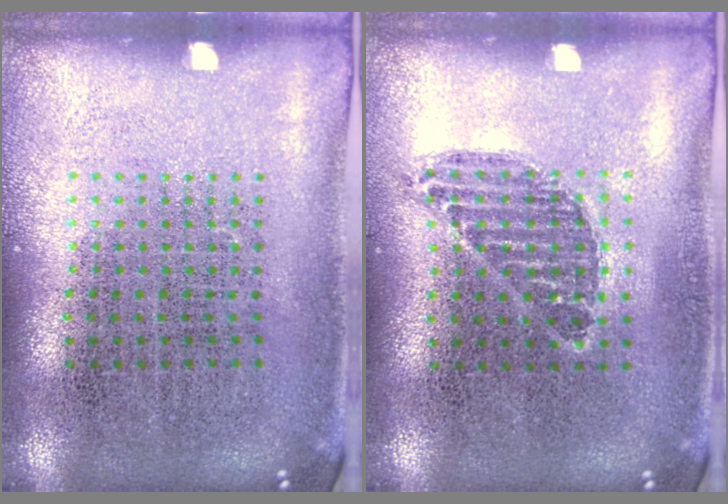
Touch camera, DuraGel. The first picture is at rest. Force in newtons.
{"total": 0.8, "press": 0.7, "slide": 0.4}